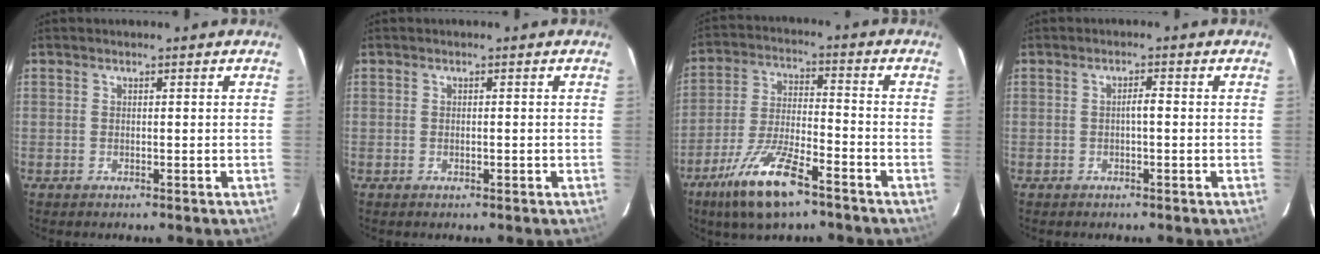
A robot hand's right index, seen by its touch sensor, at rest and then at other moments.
{"total": 0.6, "force": [-0.2, 0.1, 0.5], "torque": [-0.012, -0.001, -0.001]}
{"total": 12.6, "force": [-8.2, 2.5, 9.1], "torque": [-0.183, -0.020, -0.151]}
{"total": 1.5, "force": [-0.2, 0.2, 1.4], "torque": [-0.023, 0.004, -0.005]}